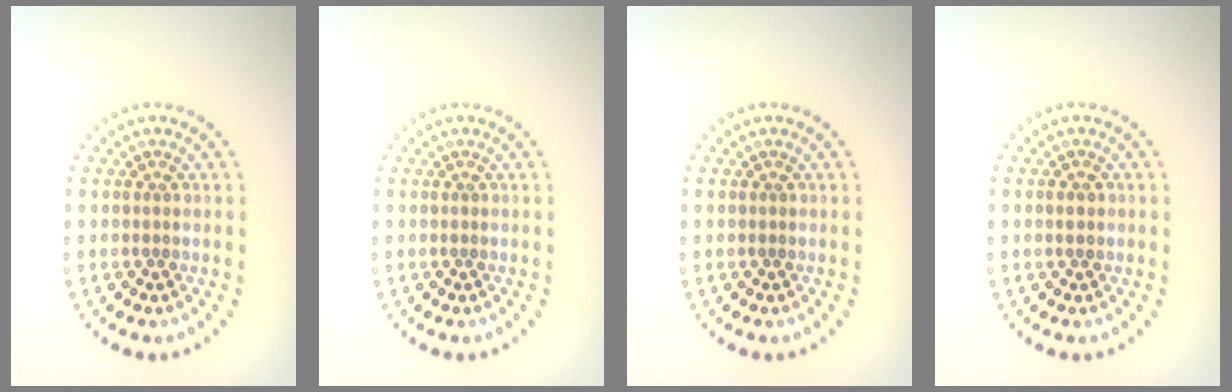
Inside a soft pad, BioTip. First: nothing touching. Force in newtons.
{"total": 0.0}
{"total": 0.0}
{"total": 1.0, "press": 1.0, "slide": 0.1}